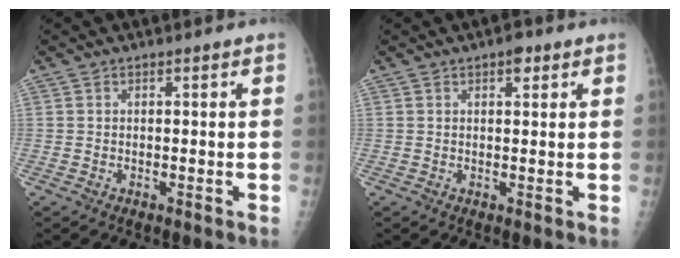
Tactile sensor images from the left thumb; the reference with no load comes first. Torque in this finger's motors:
{"motor_torque": [0.29, 0.10, 0.23, 0.04, 0.03]}